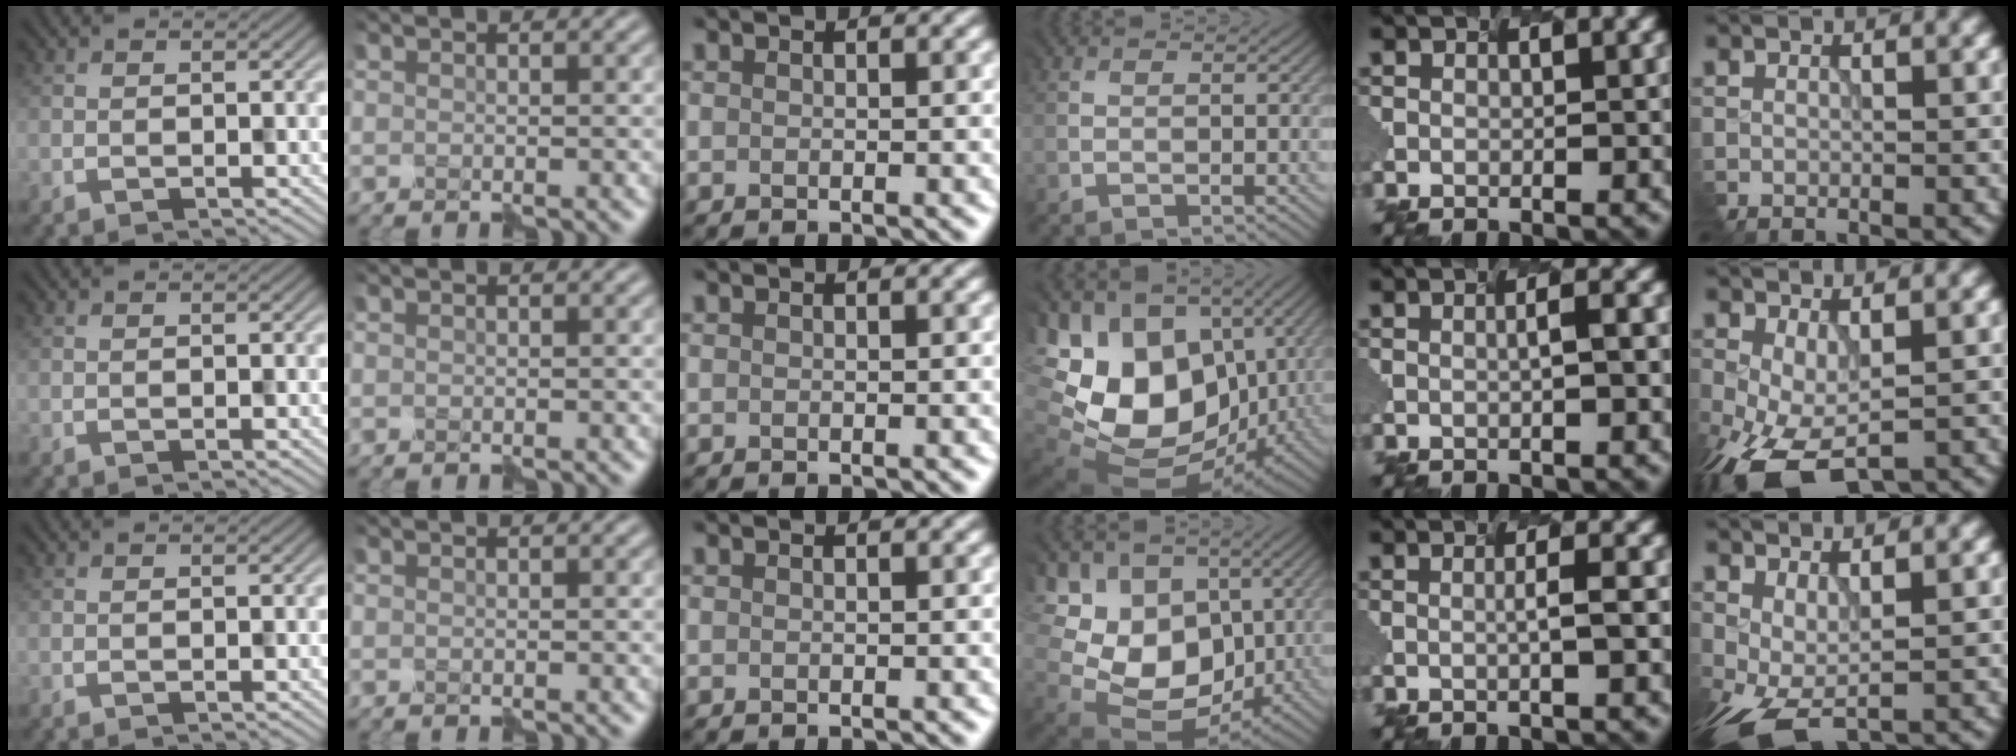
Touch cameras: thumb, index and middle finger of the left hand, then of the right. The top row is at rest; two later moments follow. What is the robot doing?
{"motion": "disassemble", "object": "velcro strap"}